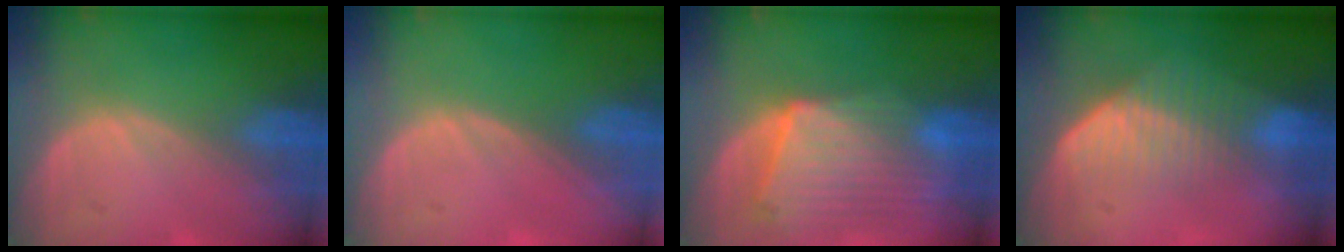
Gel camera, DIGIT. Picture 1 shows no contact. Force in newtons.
{"total": 0.0}
{"total": 10.5, "press": 9.2, "slide": 5.1}
{"total": 7.3, "press": 6.3, "slide": 3.8}